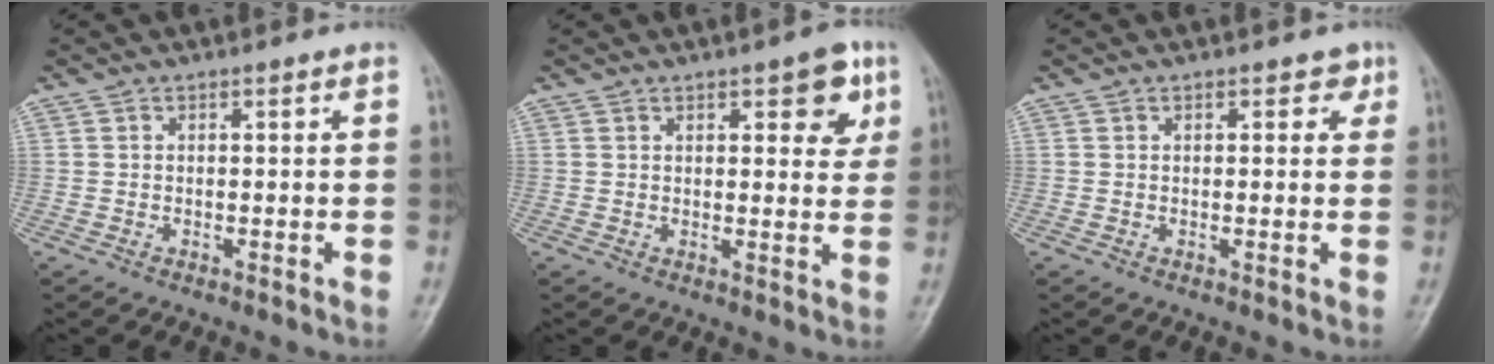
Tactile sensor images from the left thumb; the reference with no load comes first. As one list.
[{"total": 6.9, "force": [3.3, 2.8, 5.4], "torque": [-0.042, -0.011, 0.035]}, {"total": 2.3, "force": [1.1, 1.4, 1.4], "torque": [0.001, 0.000, 0.009]}]